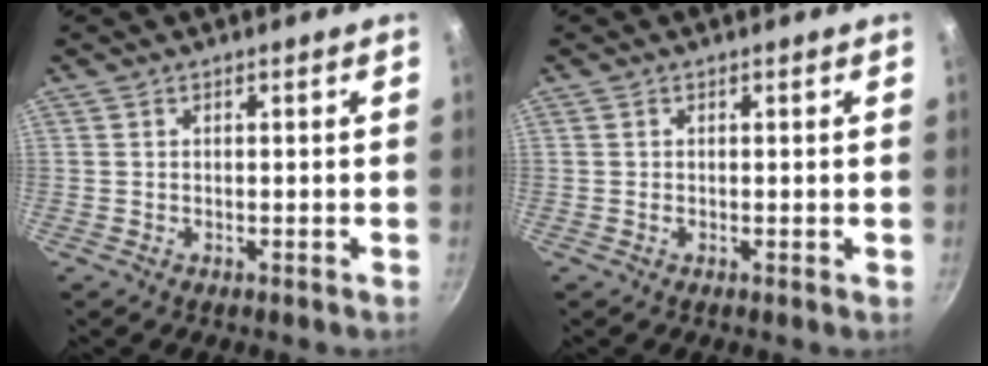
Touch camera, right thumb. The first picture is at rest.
{"total": 0.0}